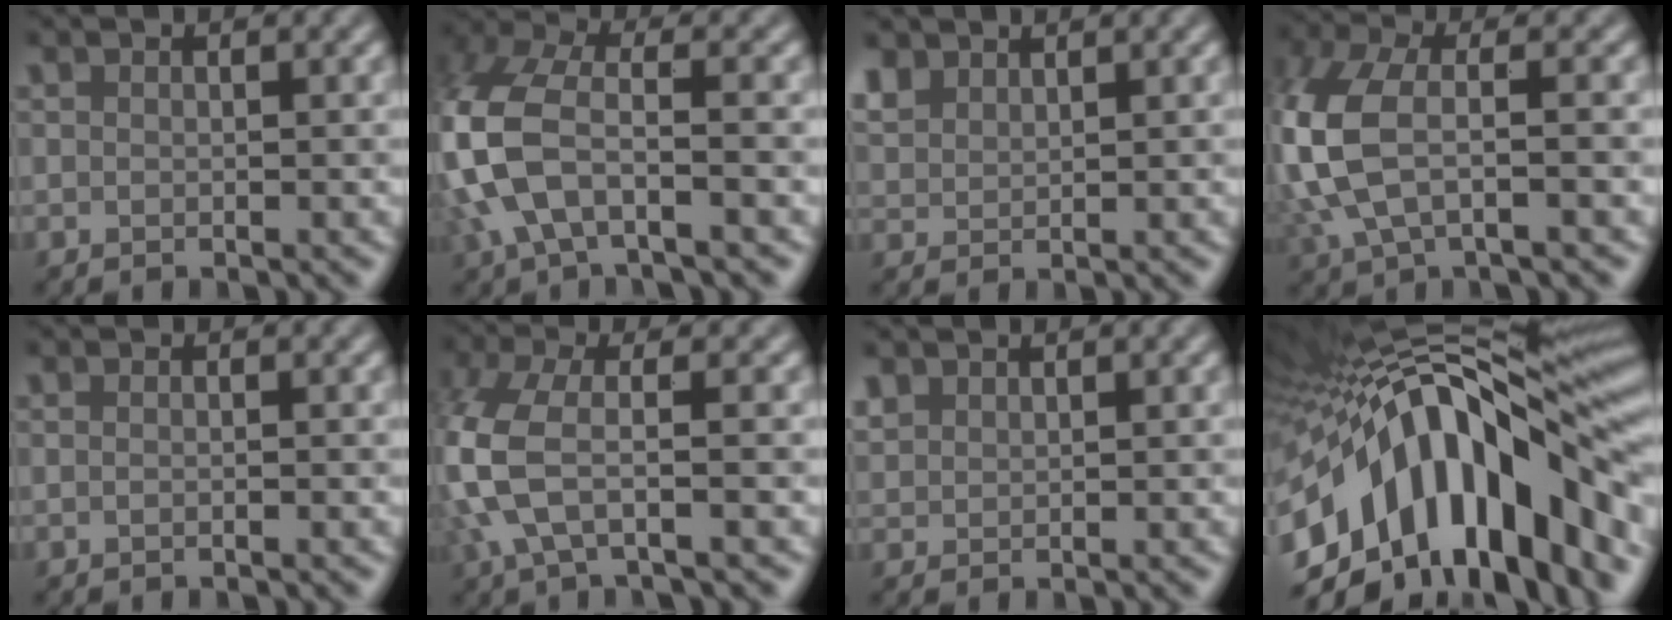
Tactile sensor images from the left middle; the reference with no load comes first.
{"total": 7.9, "force": [-2.2, 3.9, 6.5], "torque": [-0.161, 0.008, -0.058]}
{"total": 2.3, "force": [1.9, 1.1, 0.6], "torque": [-0.020, 0.008, 0.043]}
{"total": 7.1, "force": [-0.5, 3.5, 6.1], "torque": [-0.156, 0.008, -0.017]}
{"total": 0.7, "force": [0.0, 0.3, 0.7], "torque": [-0.007, -0.006, -0.007]}
{"total": 5.3, "force": [-1.3, 1.9, 4.8], "torque": [-0.130, -0.001, -0.033]}
{"total": 1.3, "force": [1.2, 0.7, 0.1], "torque": [-0.007, 0.004, 0.028]}
{"total": 18.1, "force": [-3.6, 8.9, 15.4], "torque": [-0.241, 0.024, -0.067]}